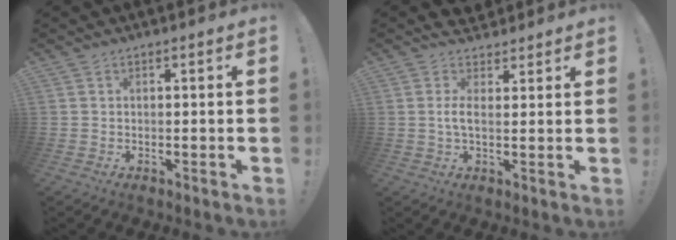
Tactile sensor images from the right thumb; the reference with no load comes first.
{"total": 4.2, "force": [2.3, 1.8, 3.0], "torque": [-0.042, -0.016, 0.039]}